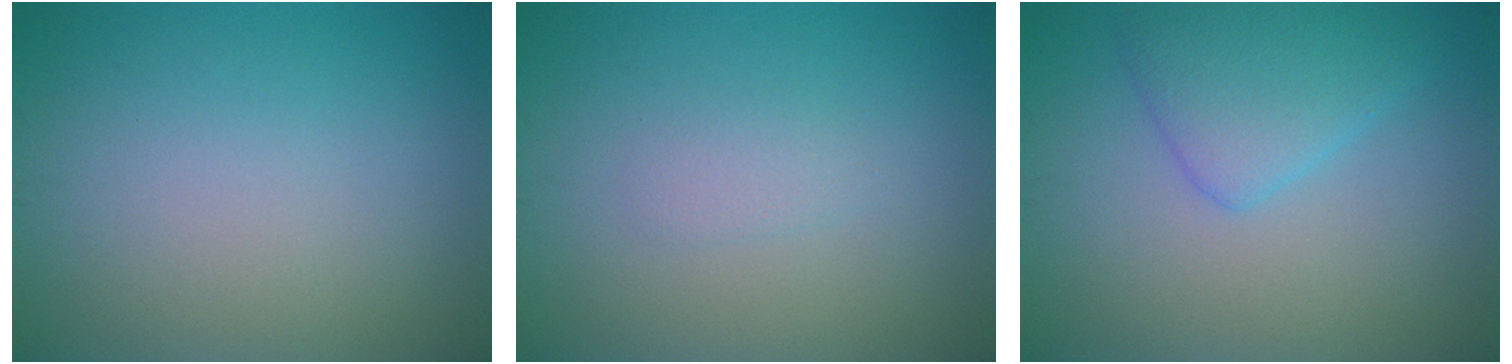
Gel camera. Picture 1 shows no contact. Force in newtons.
{"total": 1.0, "press": 1.0, "slide": 0.1}
{"total": 3.4, "press": 3.4, "slide": 0.3}